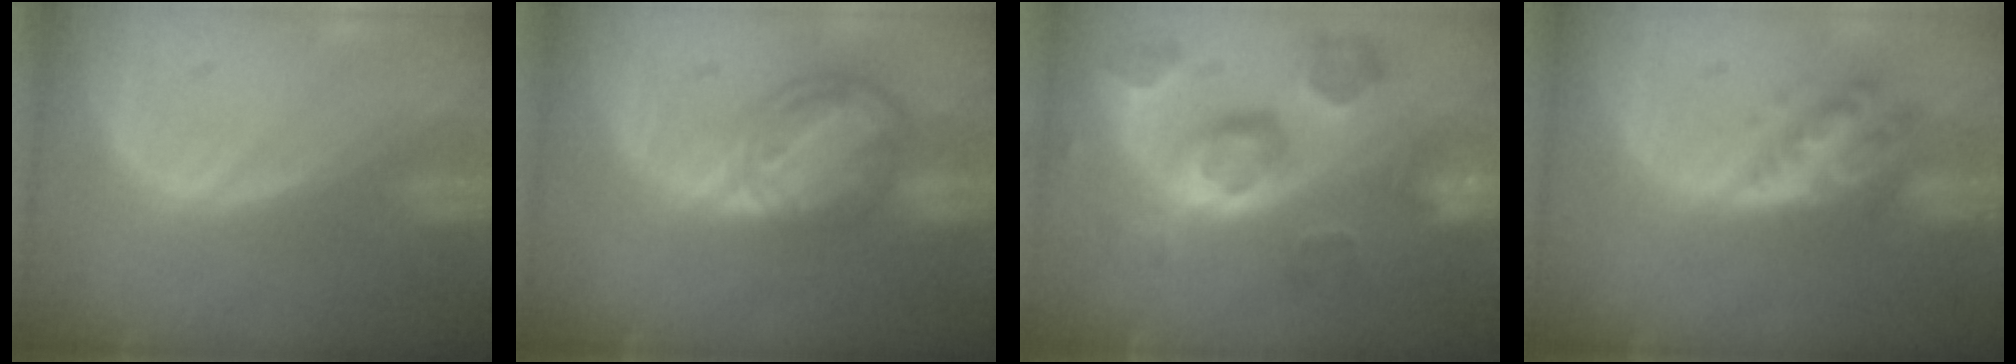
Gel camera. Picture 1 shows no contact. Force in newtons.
{"total": 8.2, "press": 7.0, "slide": 4.3}
{"total": 11.4, "press": 10.1, "slide": 5.3}
{"total": 5.0, "press": 5.0, "slide": 0.1}